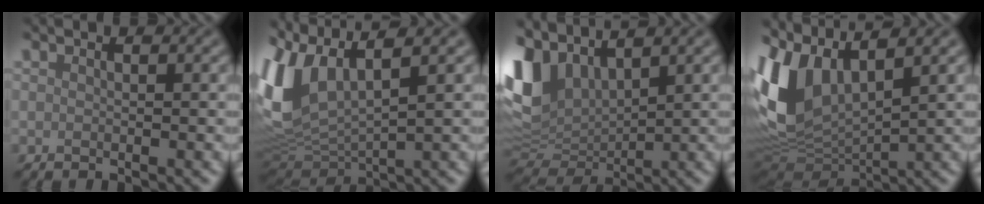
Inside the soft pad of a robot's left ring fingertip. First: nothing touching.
{"total": 10.0, "force": [4.1, 4.4, 7.9], "torque": [-0.212, 0.012, 0.081]}
{"total": 7.9, "force": [3.9, 4.6, 5.1], "torque": [-0.132, 0.004, 0.078]}
{"total": 9.6, "force": [3.9, 5.0, 7.2], "torque": [-0.184, 0.005, 0.072]}